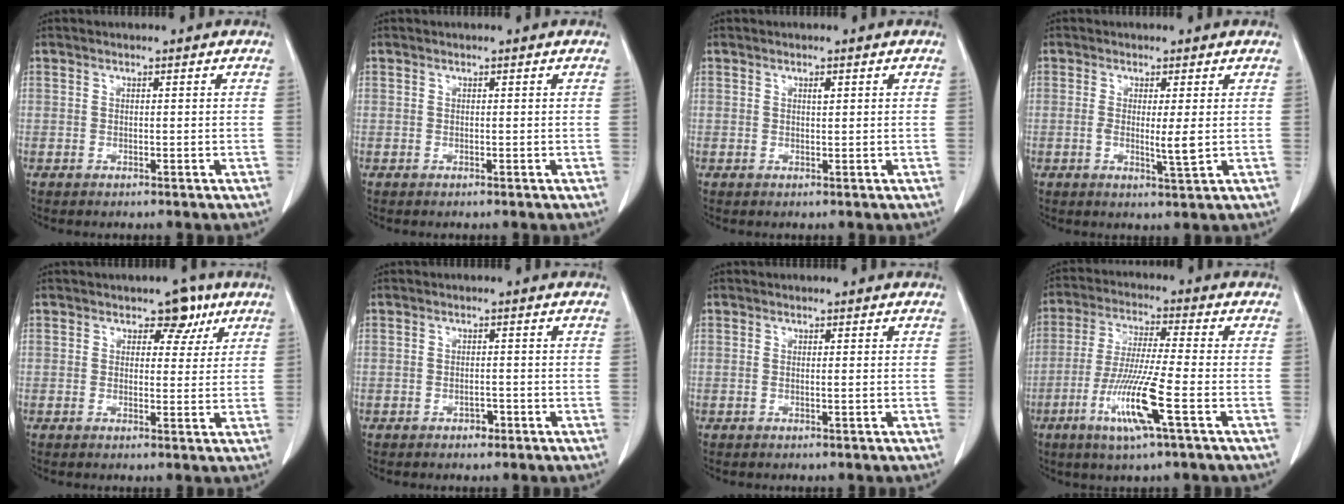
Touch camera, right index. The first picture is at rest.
{"total": 0.0}
{"total": 0.8, "force": [0.4, 0.2, 0.6], "torque": [-0.012, -0.002, 0.006]}
{"total": 3.4, "force": [0.0, 0.1, 3.4], "torque": [-0.059, -0.007, 0.001]}
{"total": 4.1, "force": [2.3, 2.7, 2.1], "torque": [-0.013, 0.005, 0.027]}
{"total": 1.4, "force": [-0.8, 0.9, 0.8], "torque": [-0.012, 0.002, -0.009]}
{"total": 0.6, "force": [0.0, -0.1, 0.6], "torque": [-0.011, -0.002, -0.001]}
{"total": 11.1, "force": [-4.3, -0.2, 10.2], "torque": [-0.205, -0.021, -0.086]}